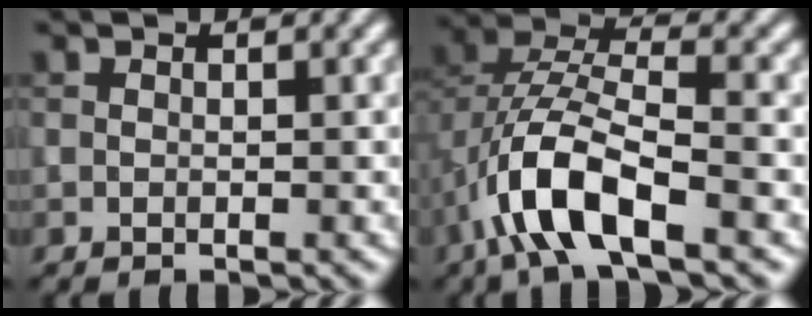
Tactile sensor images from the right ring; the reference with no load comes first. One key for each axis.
{"total": 8.0, "fx": -3.5, "fy": 3.2, "fz": 6.4, "tx": -0.135, "ty": 0.004, "tz": -0.073}